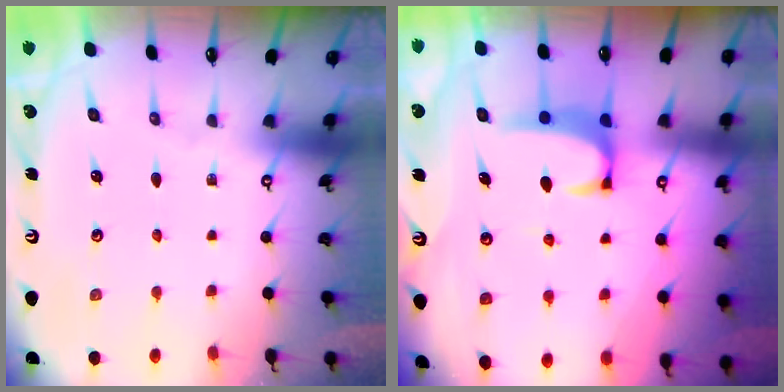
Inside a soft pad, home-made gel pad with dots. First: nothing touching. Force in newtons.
{"total": 2.0, "press": 2.0, "slide": 0.3}